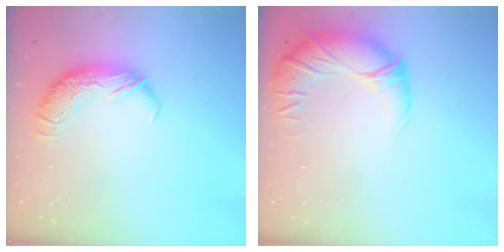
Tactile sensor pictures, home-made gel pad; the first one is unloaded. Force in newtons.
{"total": 4.8, "press": 3.2, "slide": 3.6}